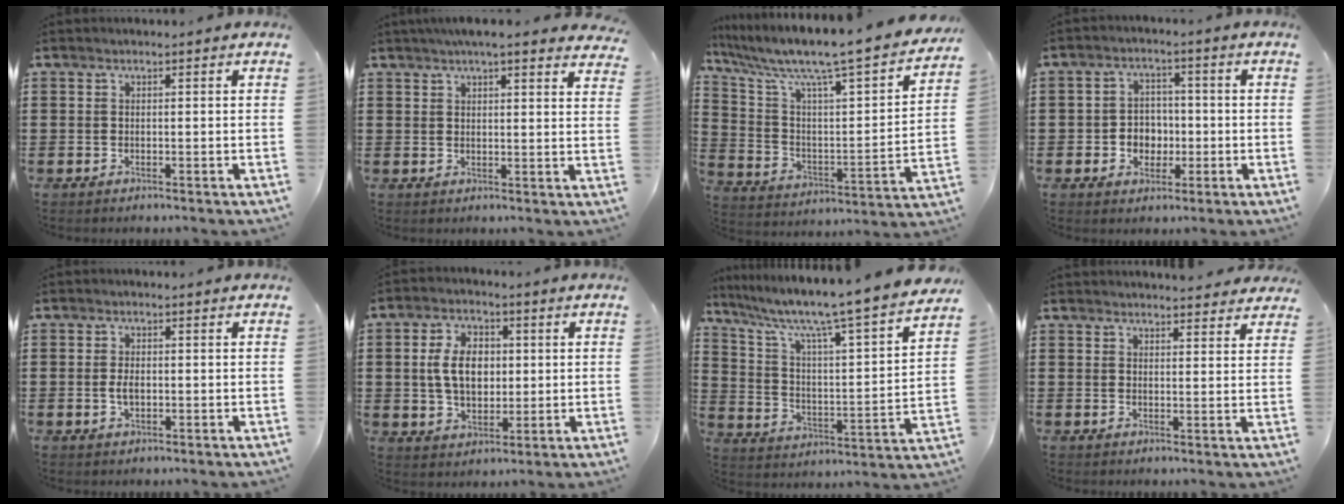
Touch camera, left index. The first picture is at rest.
{"total": 4.5, "force": [3.9, 0.0, 2.1], "torque": [-0.053, -0.005, 0.072]}
{"total": 8.4, "force": [6.9, 0.3, 4.7], "torque": [-0.125, -0.062, 0.104]}
{"total": 4.1, "force": [-1.0, 3.7, 1.4], "torque": [-0.031, 0.006, -0.026]}
{"total": 2.1, "force": [-0.3, 1.1, 1.8], "torque": [-0.043, 0.000, -0.008]}
{"total": 7.5, "force": [0.8, 4.7, 5.7], "torque": [-0.131, 0.007, 0.006]}
{"total": 8.2, "force": [6.9, -0.2, 4.4], "torque": [-0.115, -0.063, 0.104]}
{"total": 3.0, "force": [3.0, 0.1, 0.1], "torque": [-0.003, -0.013, 0.055]}